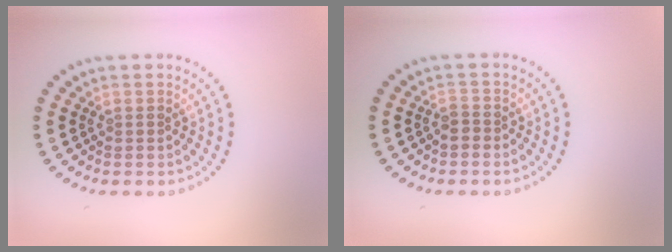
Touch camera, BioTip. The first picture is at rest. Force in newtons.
{"total": 1.0, "press": 0.8, "slide": 0.6}